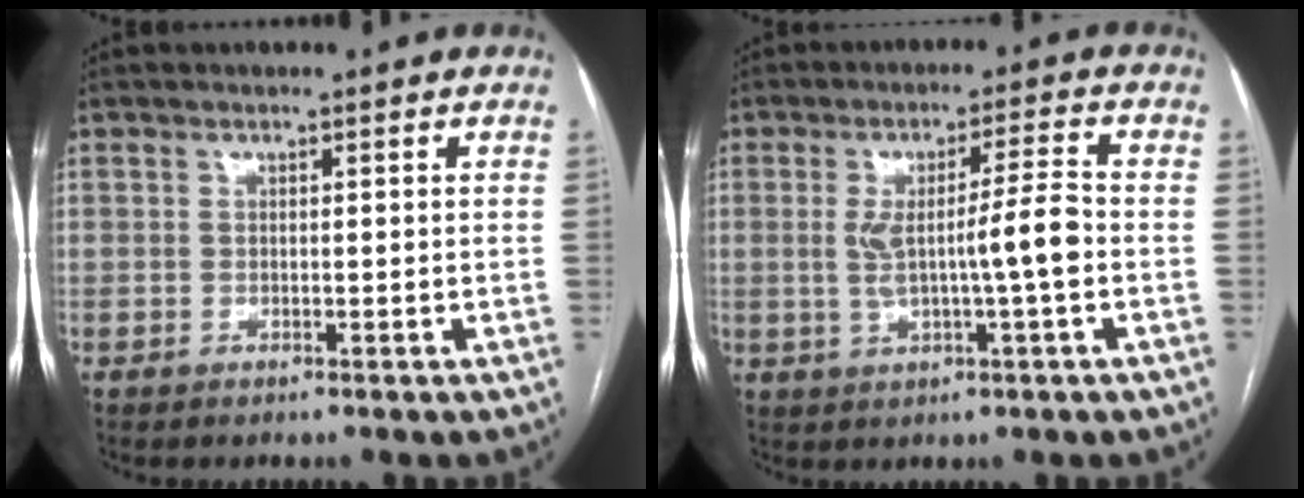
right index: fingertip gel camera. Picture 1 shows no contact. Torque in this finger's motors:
{"motor_torque": [0.38, -0.02, 0.26, 0.07]}